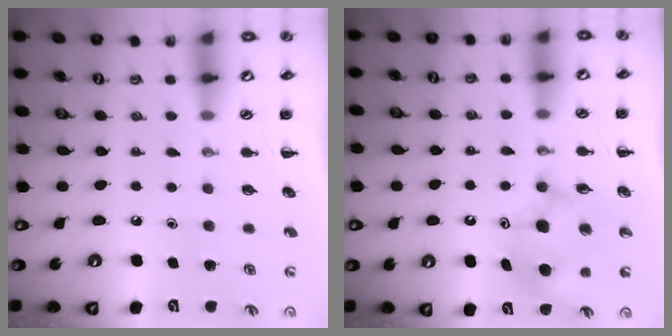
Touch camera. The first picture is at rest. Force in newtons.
{"total": 9.0, "press": 9.0, "slide": 1.1}